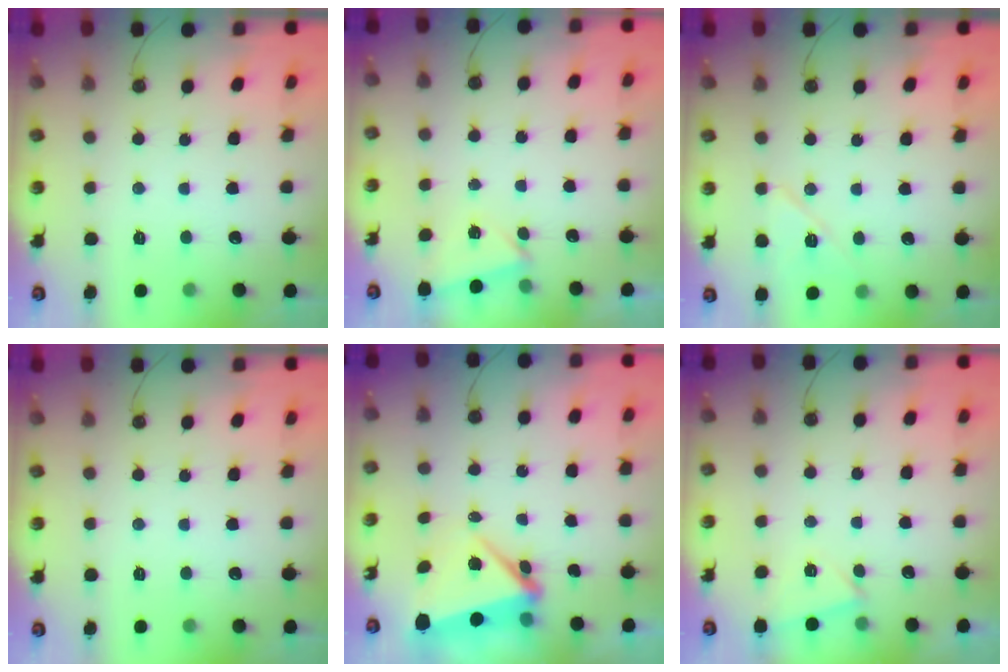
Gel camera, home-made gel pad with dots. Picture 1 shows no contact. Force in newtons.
{"total": 1.7, "press": 0.9, "slide": 1.5}
{"total": 8.6, "press": 8.6, "slide": 0.6}
{"total": 0.0}
{"total": 5.4, "press": 5.3, "slide": 0.9}
{"total": 3.1, "press": 2.3, "slide": 2.1}